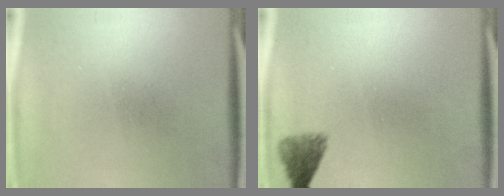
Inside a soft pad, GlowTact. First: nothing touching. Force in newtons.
{"total": 3.0}